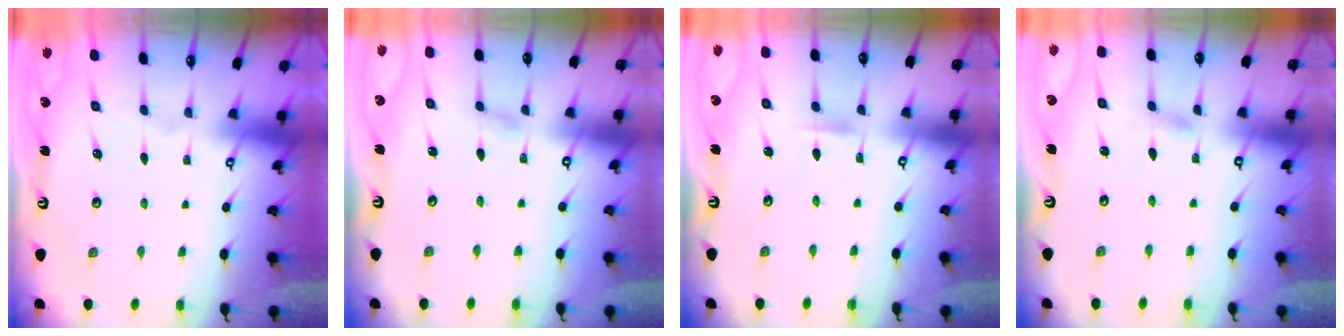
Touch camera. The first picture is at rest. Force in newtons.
{"total": 2.0, "press": 2.0, "slide": 0.2}
{"total": 2.7, "press": 2.7, "slide": 0.3}
{"total": 1.3, "press": 1.3, "slide": 0.1}